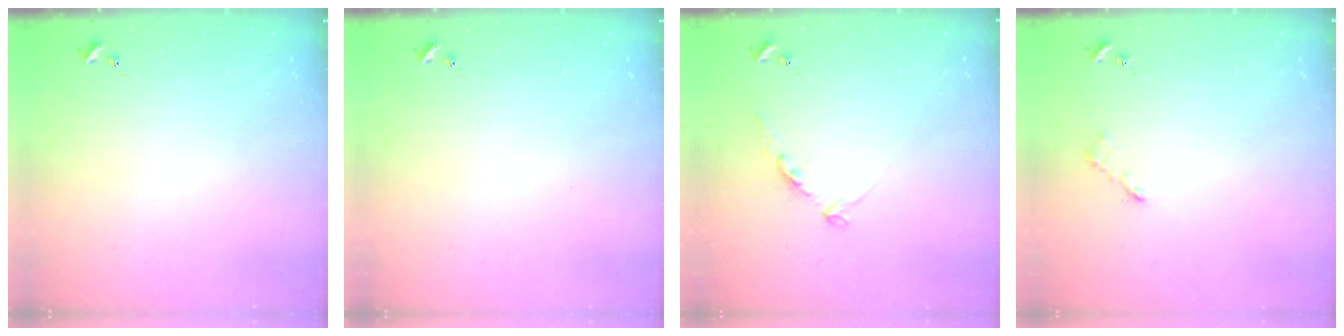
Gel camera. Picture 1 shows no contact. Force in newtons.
{"total": 0.0}
{"total": 8.3, "press": 8.2, "slide": 0.9}
{"total": 2.6, "press": 2.6, "slide": 0.4}